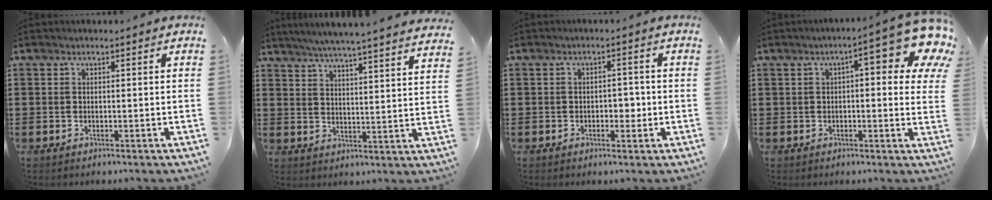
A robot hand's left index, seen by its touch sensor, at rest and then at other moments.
{"total": 5.2, "force": [4.9, -0.9, 1.5], "torque": [-0.048, -0.034, 0.084]}
{"total": 2.4, "force": [-0.7, 1.6, 1.7], "torque": [-0.036, 0.004, -0.017]}
{"total": 10.4, "force": [4.8, 2.9, 8.7], "torque": [-0.124, -0.021, 0.073]}